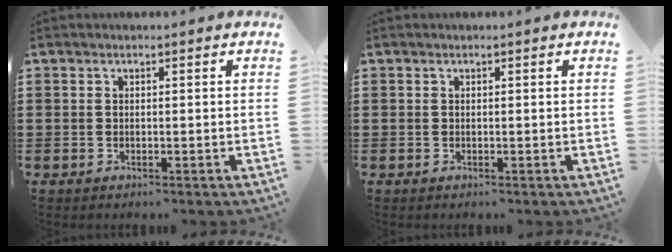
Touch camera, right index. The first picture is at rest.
{"total": 0.0}